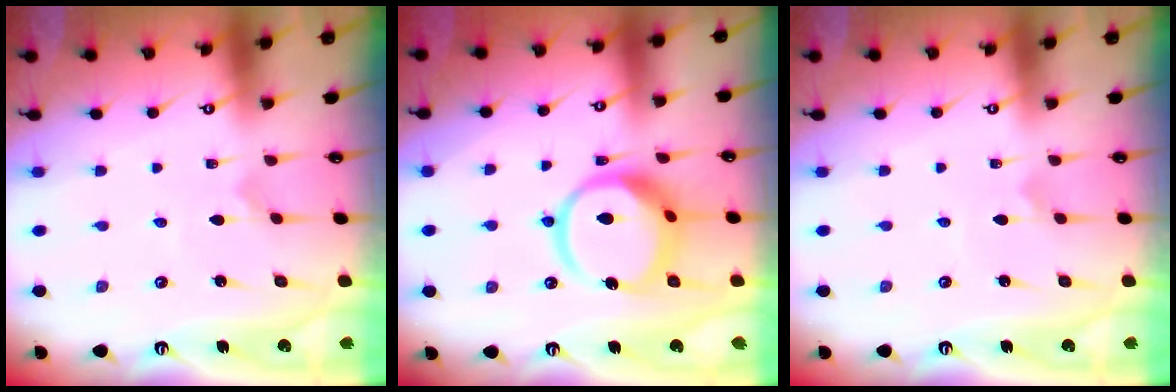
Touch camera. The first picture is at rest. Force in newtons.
{"total": 14.0, "press": 13.9, "slide": 1.3}
{"total": 0.8, "press": 0.8, "slide": 0.0}